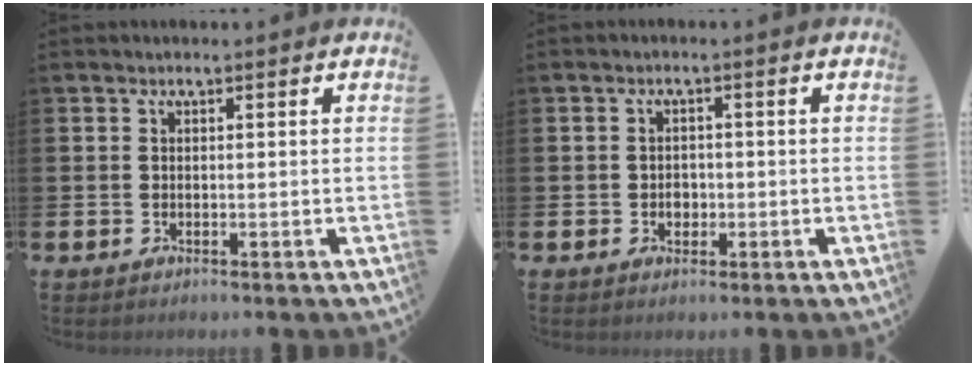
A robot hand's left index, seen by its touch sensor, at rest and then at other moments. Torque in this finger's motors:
{"motor_torque": [0.04, 0.00, 0.00, 0.03]}